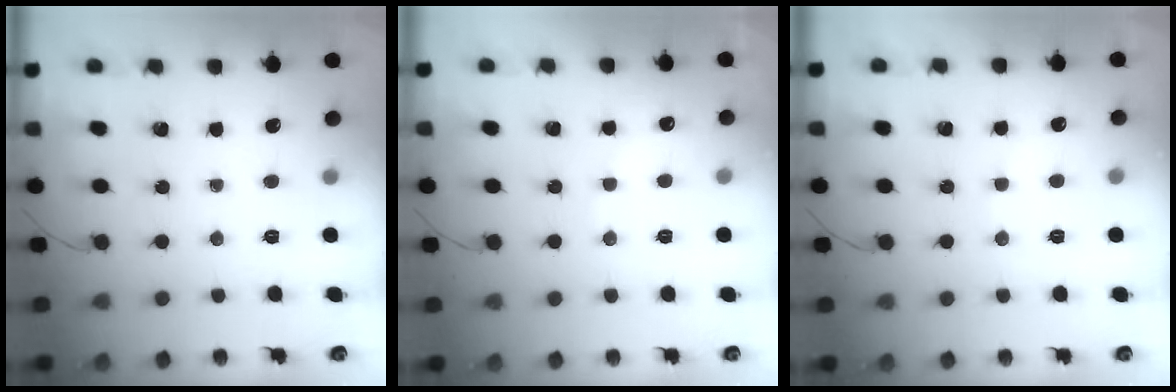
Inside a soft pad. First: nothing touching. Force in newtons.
{"total": 5.8, "press": 5.7, "slide": 1.1}
{"total": 3.6, "press": 3.4, "slide": 0.9}